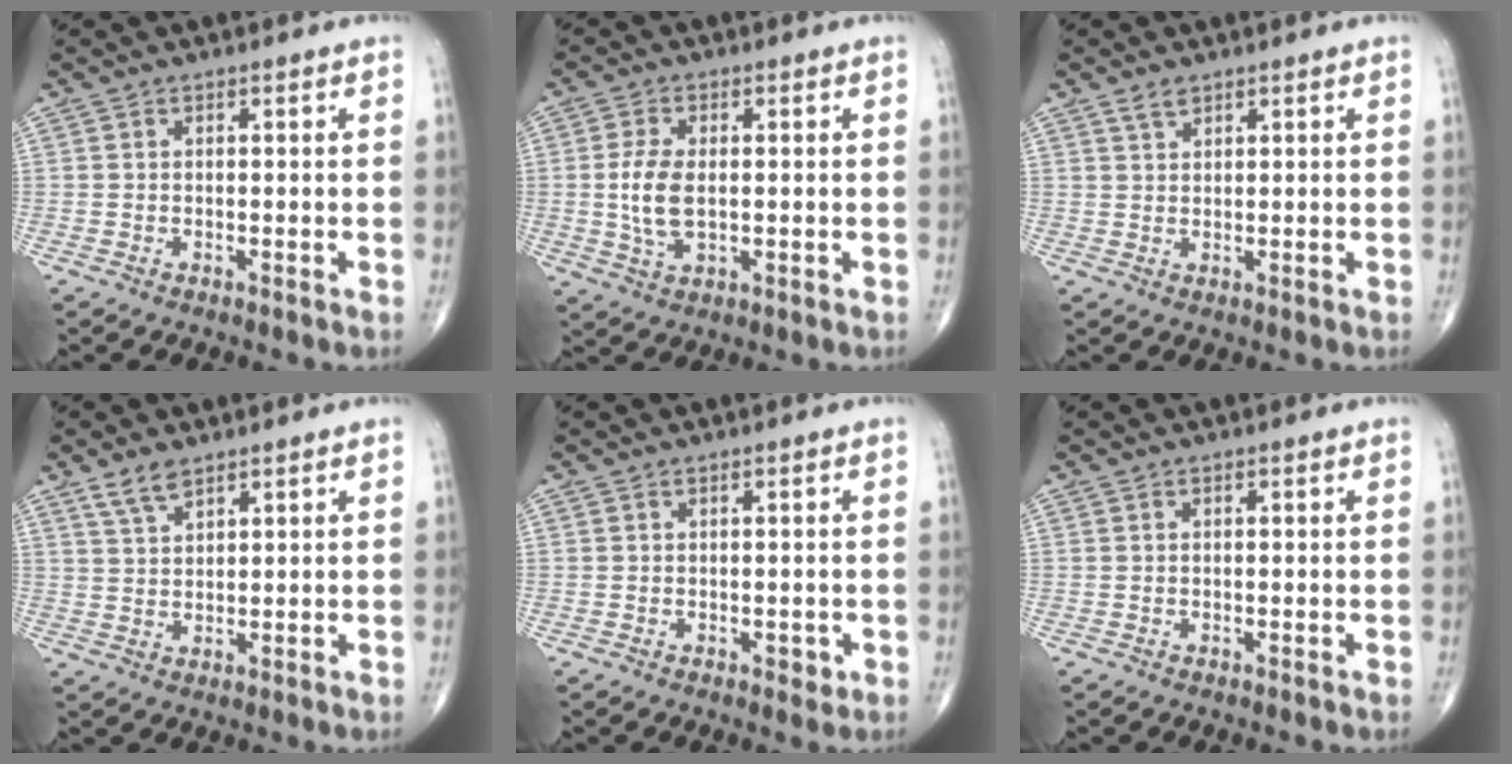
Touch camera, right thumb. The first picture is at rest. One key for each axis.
{"total": 7.1, "fx": 0.0, "fy": 3.7, "fz": 6.0, "tx": -0.128, "ty": -0.005, "tz": 0.002}
{"total": 2.2, "fx": 1.6, "fy": 1.1, "fz": 1.0, "tx": -0.014, "ty": -0.005, "tz": 0.031}
{"total": 4.1, "fx": 3.0, "fy": 1.6, "fz": 2.3, "tx": -0.041, "ty": -0.011, "tz": 0.063}
{"total": 1.4, "fx": -0.2, "fy": 0.8, "fz": 1.0, "tx": -0.006, "ty": -0.001, "tz": -0.002}
{"total": 0.0}